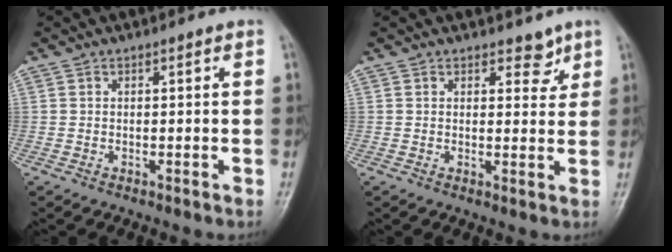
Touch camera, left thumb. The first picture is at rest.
{"total": 3.2, "force": [2.3, 1.8, 1.3], "torque": [0.006, -0.014, 0.029]}